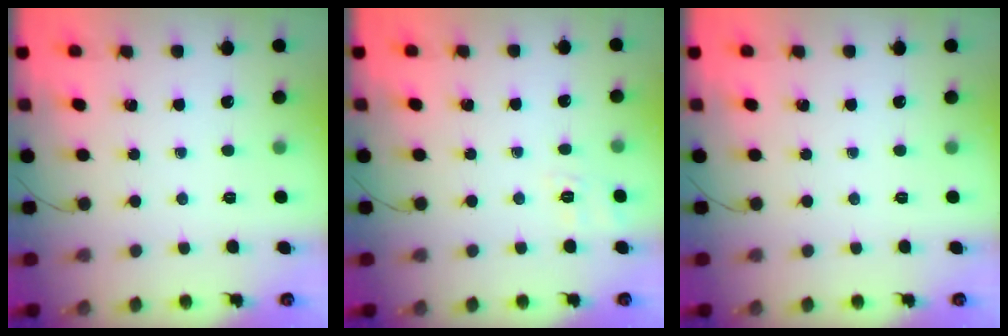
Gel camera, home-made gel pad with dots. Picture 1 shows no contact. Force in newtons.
{"total": 2.2, "press": 0.8, "slide": 2.0}
{"total": 0.0}